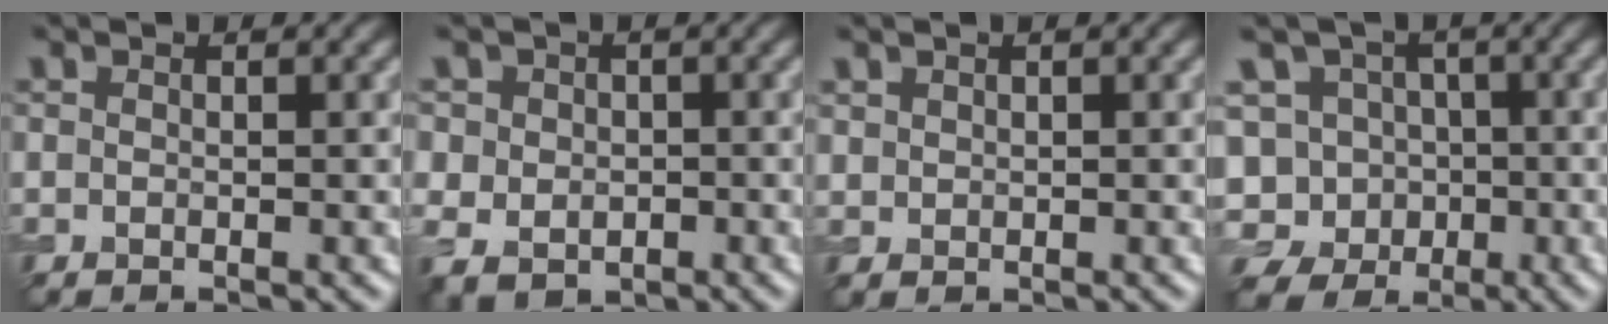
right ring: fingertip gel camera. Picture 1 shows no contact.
{"total": 4.8, "force": [0.1, 4.5, 1.8], "torque": [-0.035, 0.006, -0.015]}
{"total": 0.8, "force": [0.7, 0.4, -0.1], "torque": [0.001, 0.000, 0.018]}
{"total": 9.5, "force": [-3.4, 8.3, 3.2], "torque": [-0.065, 0.008, -0.078]}